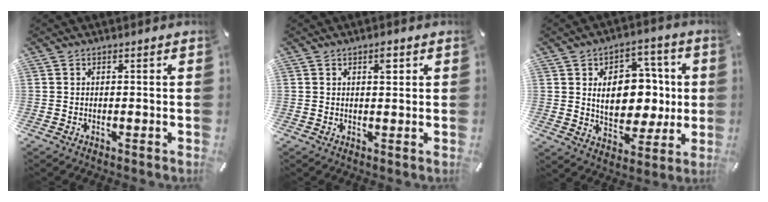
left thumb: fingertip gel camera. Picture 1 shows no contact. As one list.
[{"total": 2.5, "force": [1.1, 1.1, 2.0], "torque": [-0.027, -0.002, 0.014]}, {"total": 13.7, "force": [1.3, 10.2, 8.9], "torque": [-0.133, 0.002, 0.029]}]